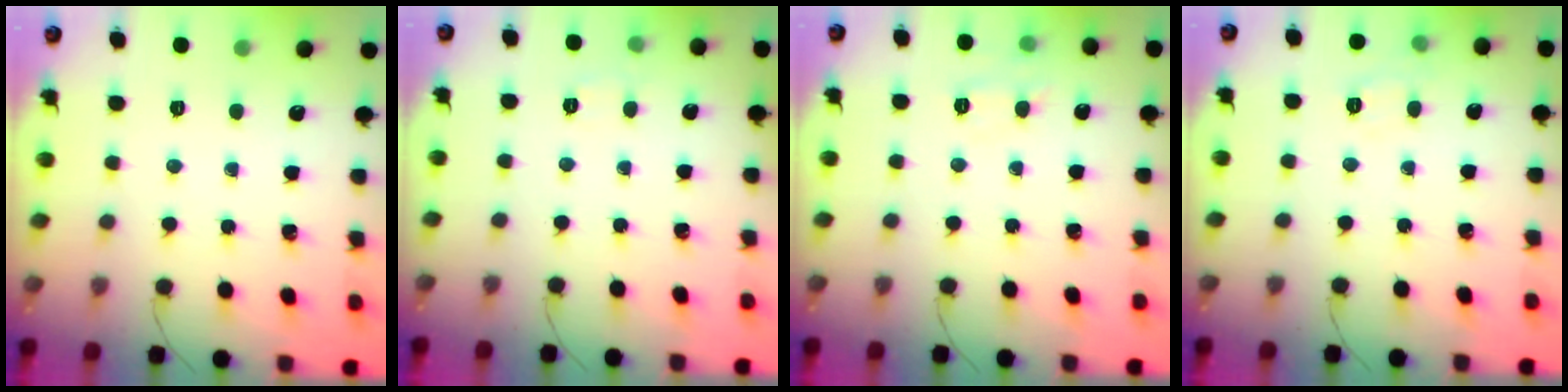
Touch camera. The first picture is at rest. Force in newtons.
{"total": 2.6, "press": 2.3, "slide": 1.2}
{"total": 7.6, "press": 7.4, "slide": 1.7}
{"total": 6.6, "press": 6.5, "slide": 1.3}